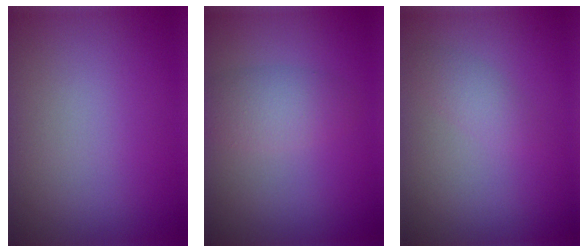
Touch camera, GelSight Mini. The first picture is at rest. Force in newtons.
{"total": 2.8, "press": 2.8, "slide": 0.2}
{"total": 1.4, "press": 1.4, "slide": 0.1}